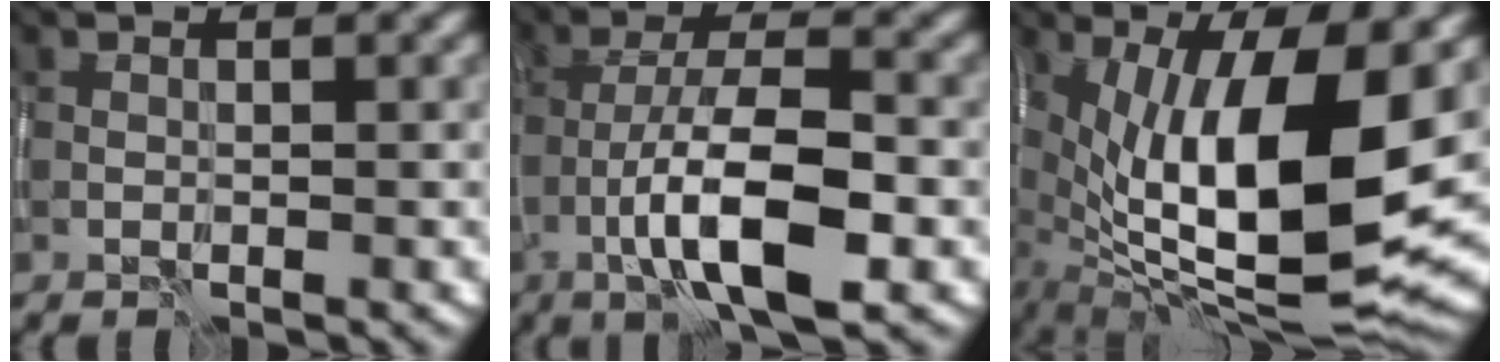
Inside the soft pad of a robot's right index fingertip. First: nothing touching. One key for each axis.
{"total": 8.7, "fx": -3.5, "fy": 2.5, "fz": 7.6, "tx": -0.127, "ty": 0.009, "tz": -0.067}
{"total": 15.4, "fx": 0.4, "fy": 5.3, "fz": 14.4, "tx": -0.242, "ty": -0.004, "tz": 0.010}